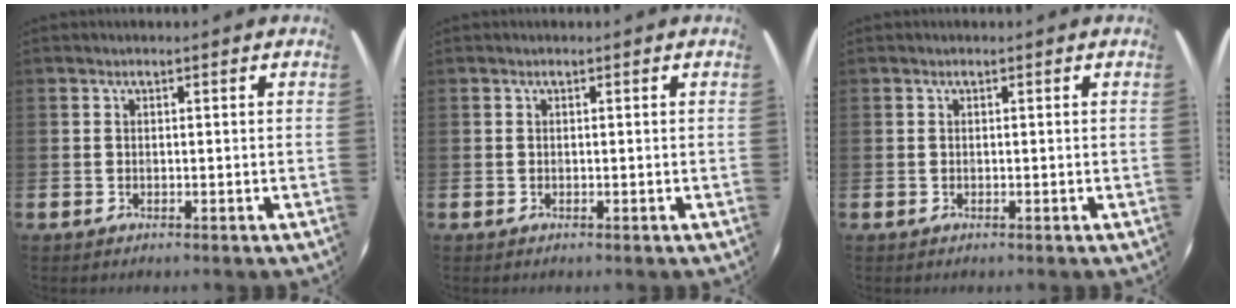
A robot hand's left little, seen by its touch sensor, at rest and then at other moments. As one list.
[{"total": 0.0}, {"total": 0.0}]